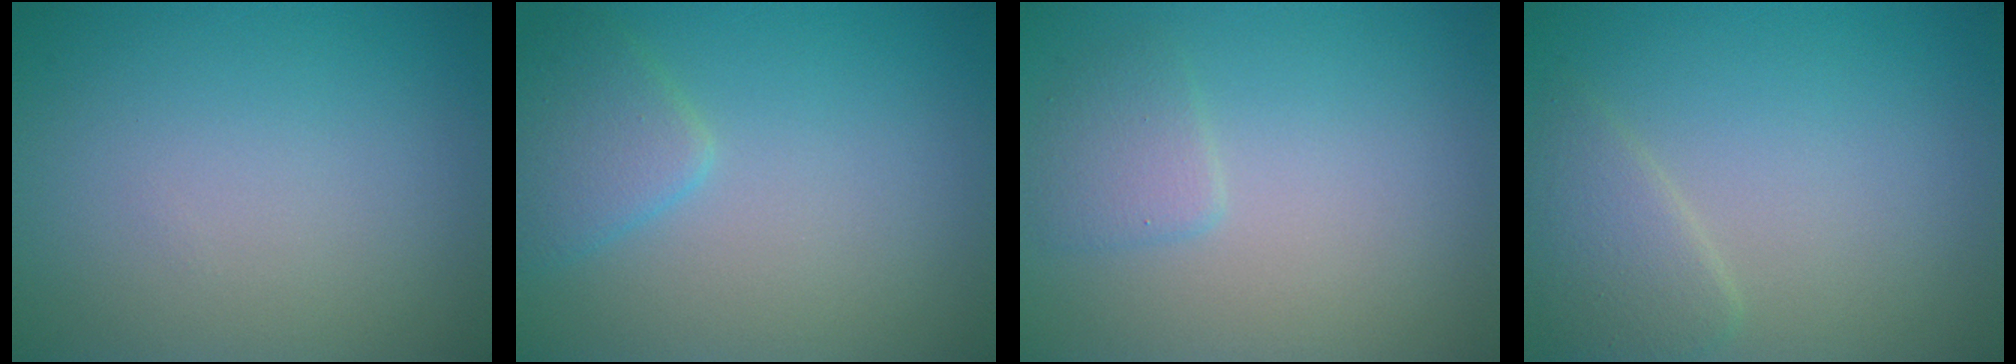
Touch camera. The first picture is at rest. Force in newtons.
{"total": 2.7, "press": 2.7, "slide": 0.1}
{"total": 1.6, "press": 1.6, "slide": 0.0}
{"total": 2.4, "press": 2.4, "slide": 0.2}